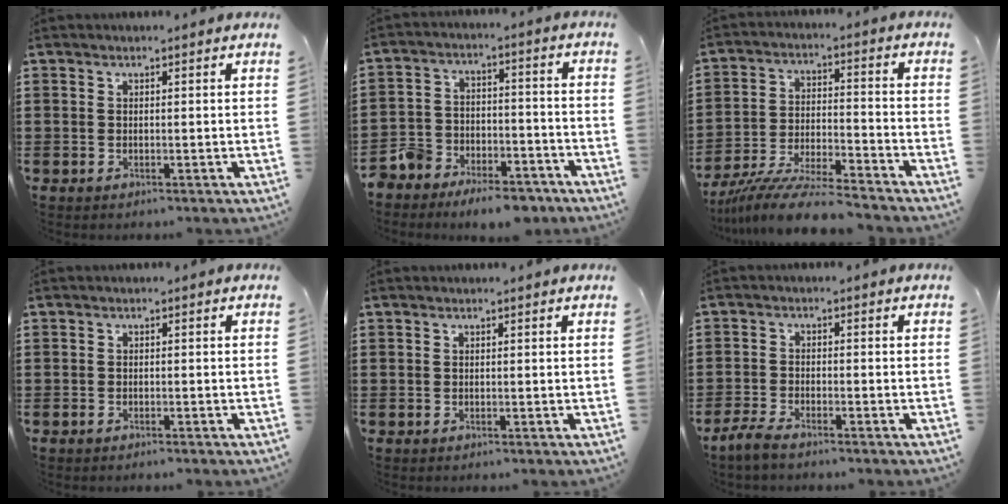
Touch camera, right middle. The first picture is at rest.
{"total": 7.6, "force": [-7.3, 1.9, 0.8], "torque": [-0.029, 0.023, -0.149]}
{"total": 9.5, "force": [-8.9, 0.3, 3.3], "torque": [-0.069, 0.009, -0.176]}
{"total": 0.5, "force": [-0.5, 0.1, 0.2], "torque": [-0.006, -0.001, -0.009]}
{"total": 0.0}
{"total": 2.9, "force": [-2.6, 0.3, 1.2], "torque": [-0.035, -0.001, -0.057]}